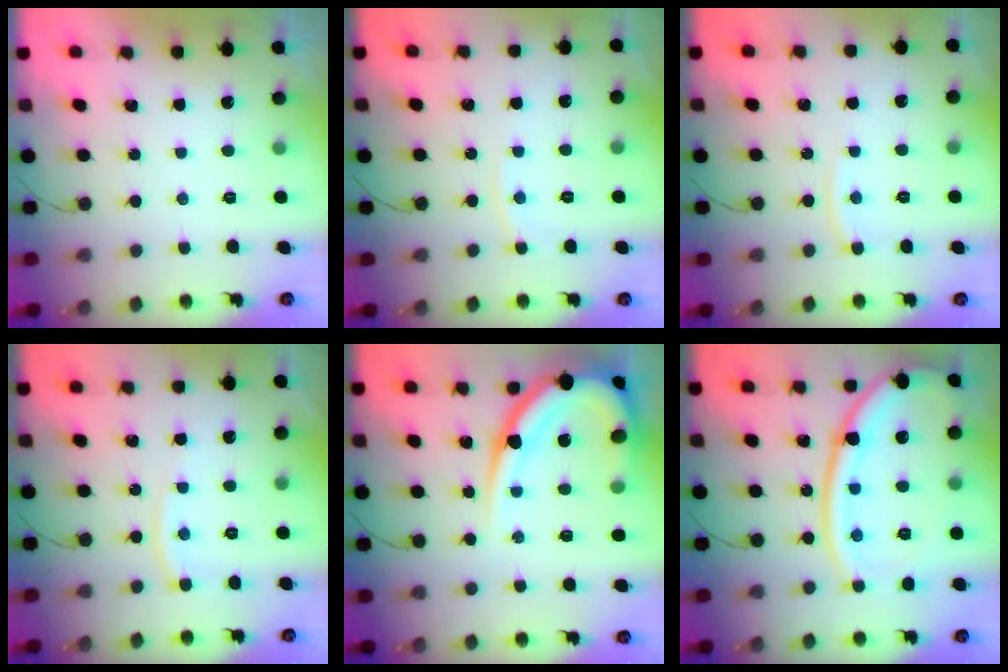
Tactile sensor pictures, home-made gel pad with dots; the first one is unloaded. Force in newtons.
{"total": 2.9, "press": 2.8, "slide": 0.4}
{"total": 4.1, "press": 4.0, "slide": 0.6}
{"total": 4.7, "press": 4.6, "slide": 0.7}
{"total": 18.5, "press": 18.4, "slide": 1.8}
{"total": 18.9, "press": 18.8, "slide": 1.9}